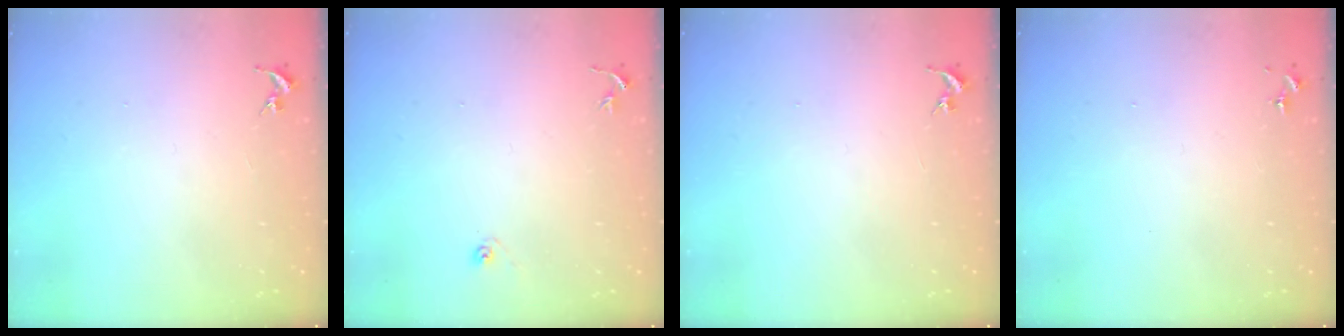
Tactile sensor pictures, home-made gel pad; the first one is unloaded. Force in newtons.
{"total": 4.5, "press": 4.5, "slide": 0.5}
{"total": 0.0}
{"total": 0.0}